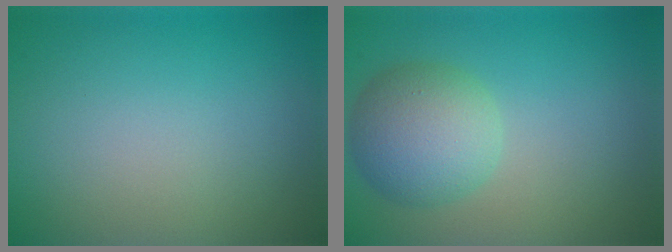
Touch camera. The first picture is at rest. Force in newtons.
{"total": 5.2, "press": 5.2, "slide": 0.4}